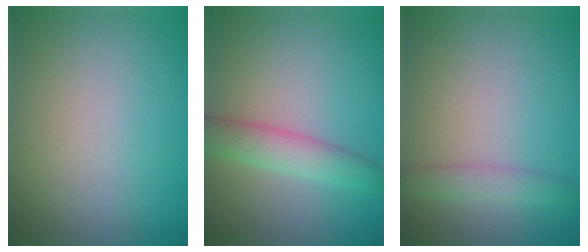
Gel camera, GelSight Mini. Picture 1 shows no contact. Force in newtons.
{"total": 3.3, "press": 3.3, "slide": 0.0}
{"total": 2.0, "press": 2.0, "slide": 0.0}